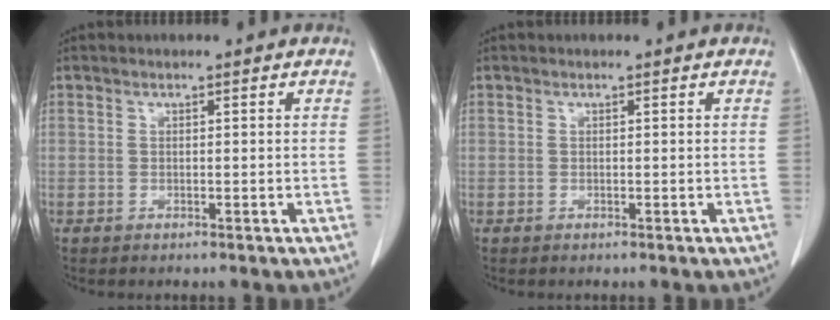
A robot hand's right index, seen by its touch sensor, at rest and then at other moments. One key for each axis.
{"total": 0.0}